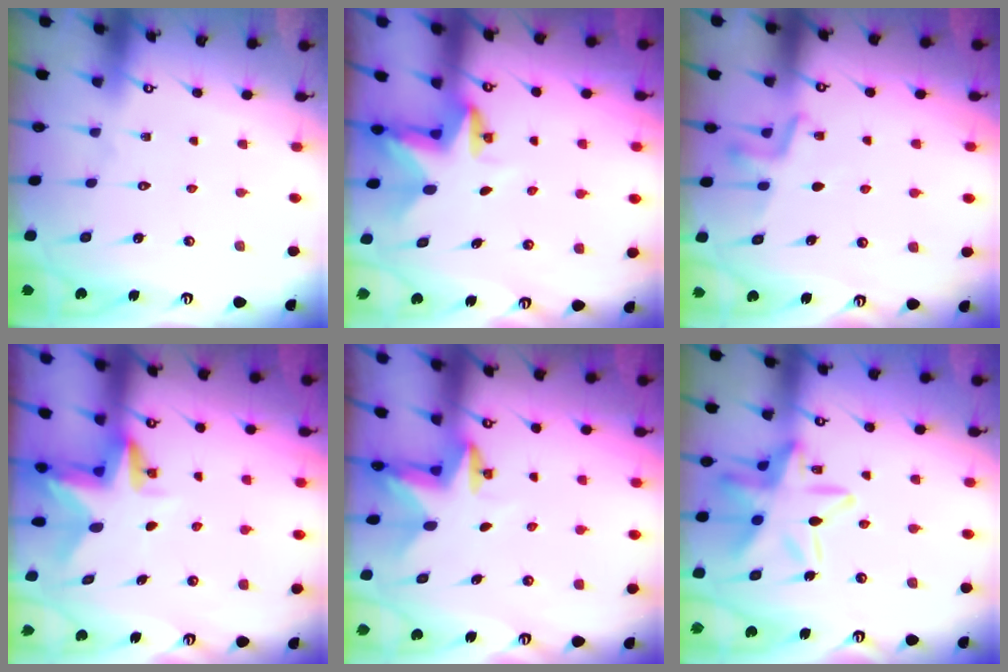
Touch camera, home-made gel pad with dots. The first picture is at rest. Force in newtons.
{"total": 2.8, "press": 2.8, "slide": 0.2}
{"total": 5.2, "press": 5.1, "slide": 1.0}
{"total": 3.5, "press": 3.5, "slide": 0.2}
{"total": 2.5, "press": 2.5, "slide": 0.4}
{"total": 16.6, "press": 16.6, "slide": 1.2}